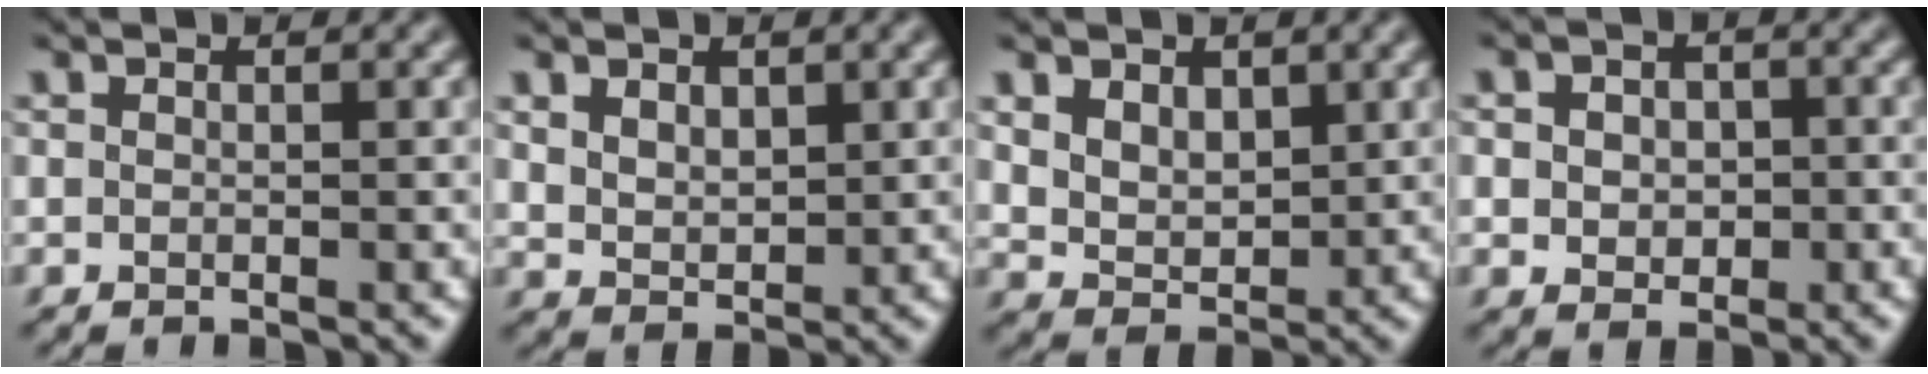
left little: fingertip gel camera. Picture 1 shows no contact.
{"total": 2.7, "force": [1.1, 1.7, 1.8], "torque": [-0.041, -0.004, 0.025]}
{"total": 4.4, "force": [1.9, 3.1, 2.5], "torque": [-0.066, -0.002, 0.038]}
{"total": 3.9, "force": [0.2, 3.0, 2.5], "torque": [-0.035, 0.015, -0.015]}